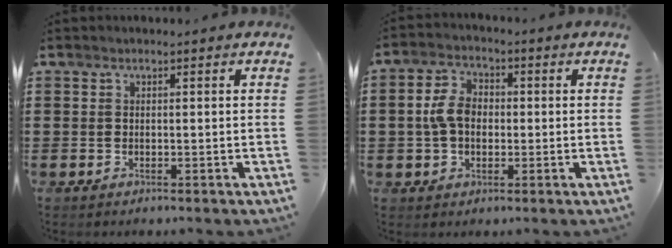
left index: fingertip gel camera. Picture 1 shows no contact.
{"total": 5.9, "force": [0.0, 4.0, 4.4], "torque": [-0.104, 0.009, -0.006]}